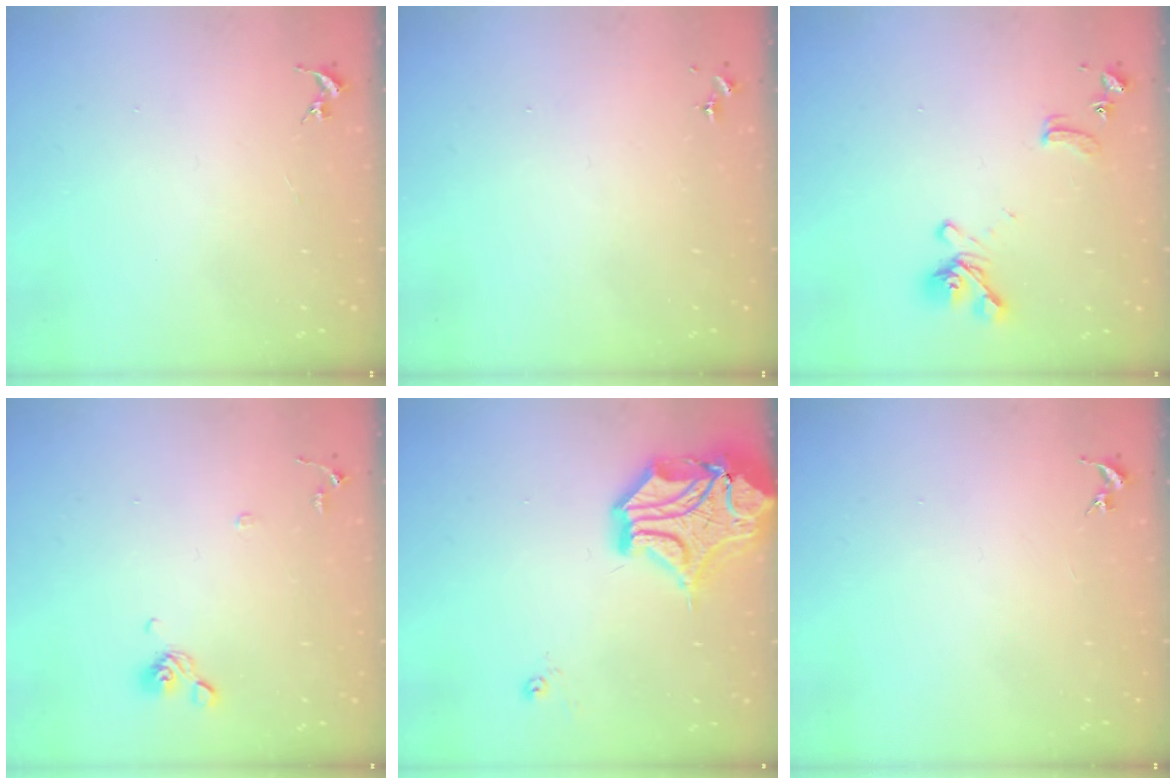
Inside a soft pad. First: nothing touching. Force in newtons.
{"total": 0.0}
{"total": 11.8, "press": 11.7, "slide": 1.4}
{"total": 7.6, "press": 7.3, "slide": 2.1}
{"total": 19.0, "press": 18.8, "slide": 2.6}
{"total": 0.0}